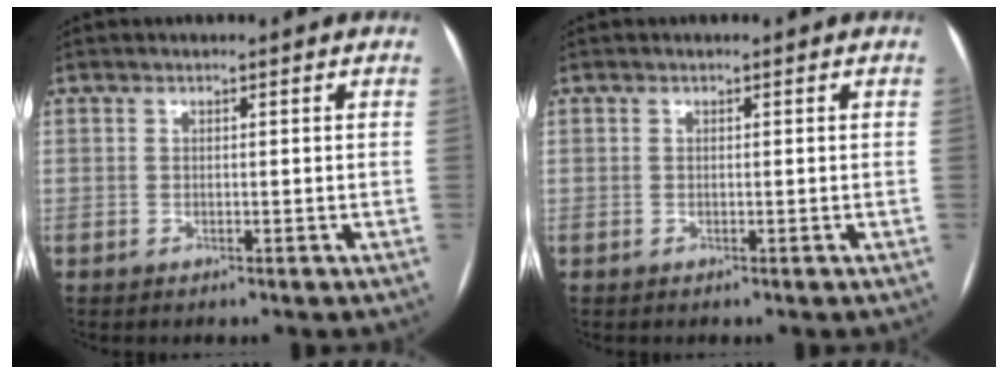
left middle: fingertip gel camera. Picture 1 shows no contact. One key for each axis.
{"total": 0.0}